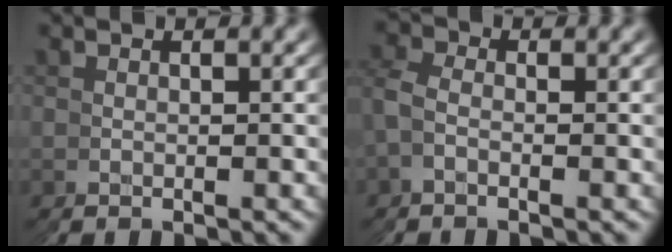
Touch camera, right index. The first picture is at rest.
{"total": 1.2, "force": [-0.4, 0.7, -1.0], "torque": [0.001, 0.010, -0.017]}